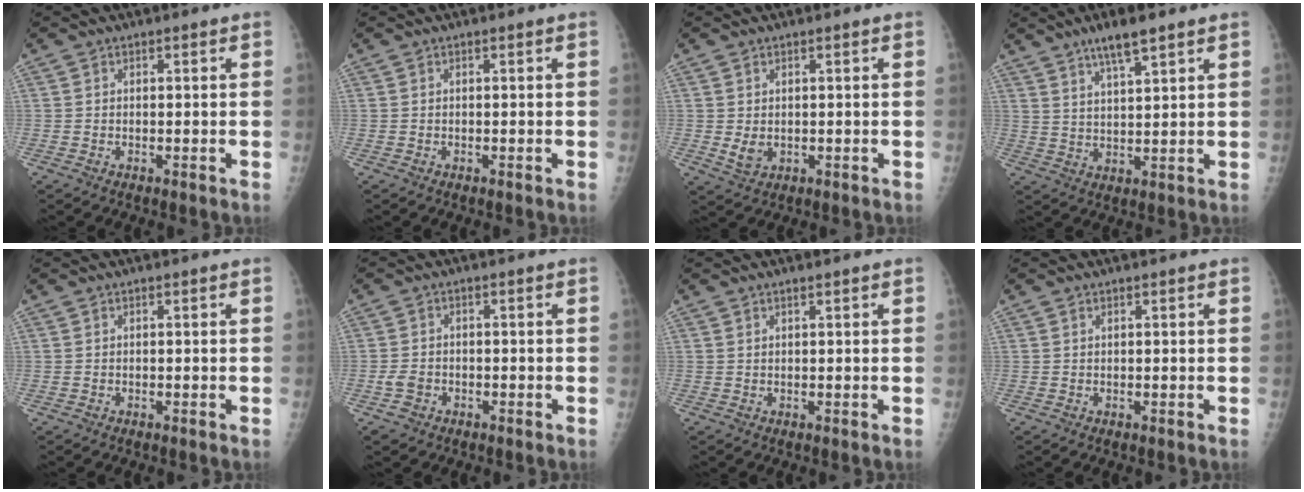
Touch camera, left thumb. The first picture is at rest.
{"total": 0.0}
{"total": 2.7, "force": [0.2, 1.9, 2.0], "torque": [-0.031, -0.009, 0.011]}
{"total": 7.2, "force": [5.0, 1.3, 5.0], "torque": [-0.088, -0.028, 0.092]}
{"total": 0.0}
{"total": 2.6, "force": [-1.2, 2.0, 1.1], "torque": [-0.015, 0.007, -0.020]}
{"total": 0.7, "force": [0.5, 0.0, 0.4], "torque": [-0.009, -0.003, 0.012]}
{"total": 0.0}